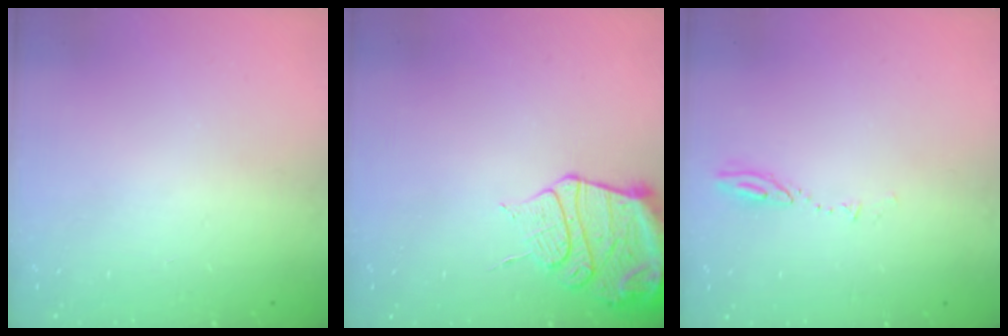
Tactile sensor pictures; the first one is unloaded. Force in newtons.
{"total": 13.1, "press": 13.0, "slide": 1.6}
{"total": 4.0, "press": 4.0, "slide": 0.5}